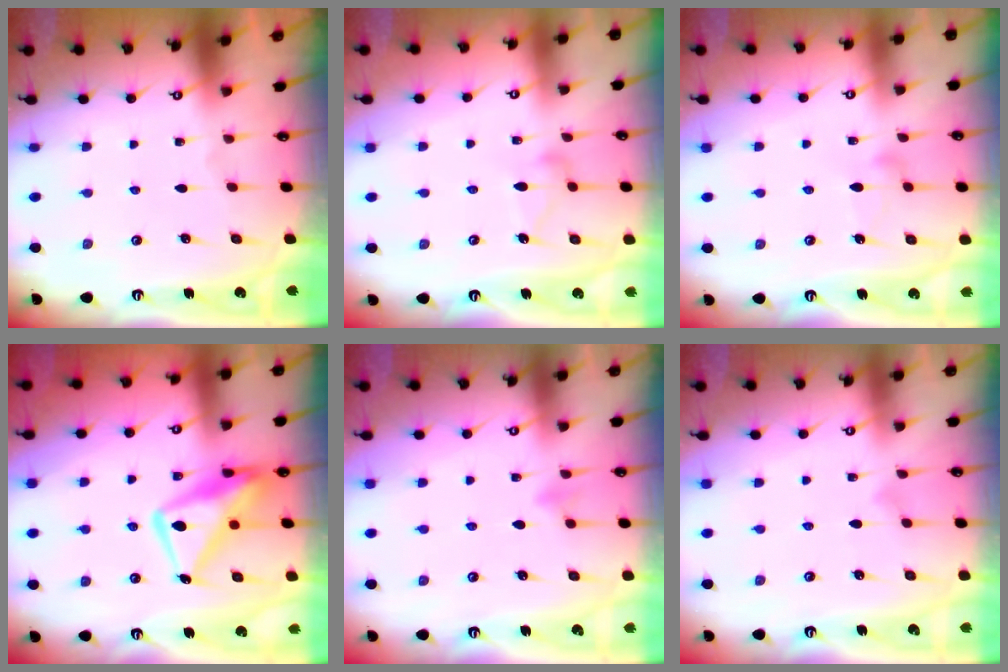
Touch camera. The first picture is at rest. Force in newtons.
{"total": 9.8, "press": 9.8, "slide": 0.3}
{"total": 7.2, "press": 7.2, "slide": 0.4}
{"total": 15.2, "press": 15.1, "slide": 1.4}
{"total": 4.0, "press": 3.9, "slide": 0.4}
{"total": 4.3, "press": 4.2, "slide": 0.3}